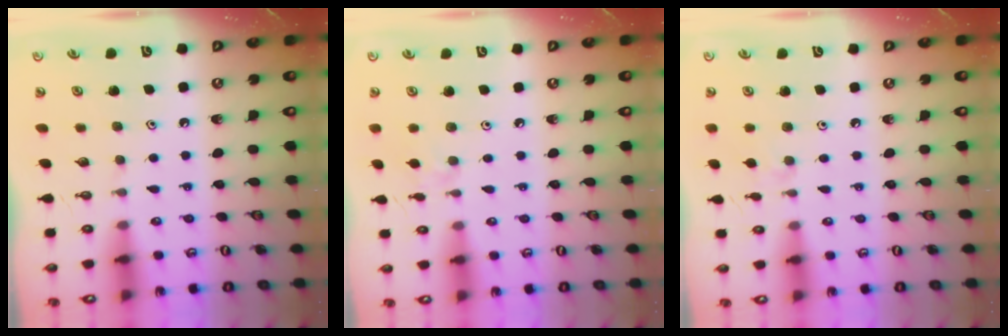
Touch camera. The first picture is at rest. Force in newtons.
{"total": 1.8, "press": 1.7, "slide": 0.4}
{"total": 3.8, "press": 3.7, "slide": 0.6}